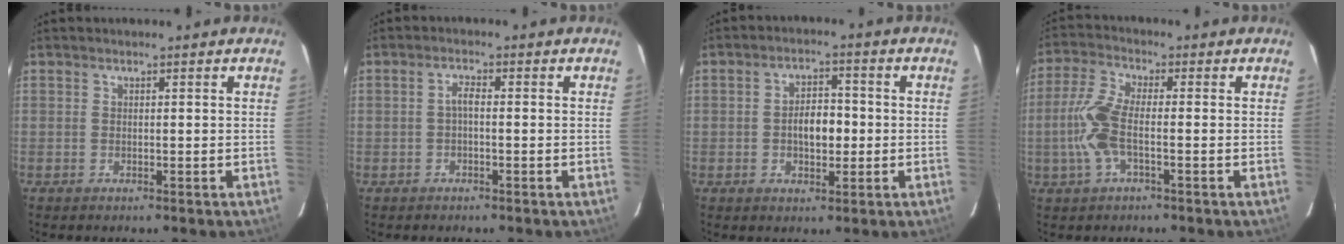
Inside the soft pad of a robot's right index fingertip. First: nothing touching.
{"total": 1.6, "force": [-0.5, 0.5, 1.5], "torque": [-0.030, 0.008, -0.011]}
{"total": 5.7, "force": [-0.7, 3.2, 4.6], "torque": [-0.083, 0.010, -0.009]}
{"total": 8.4, "force": [-1.8, 2.6, 7.7], "torque": [-0.177, 0.004, -0.038]}